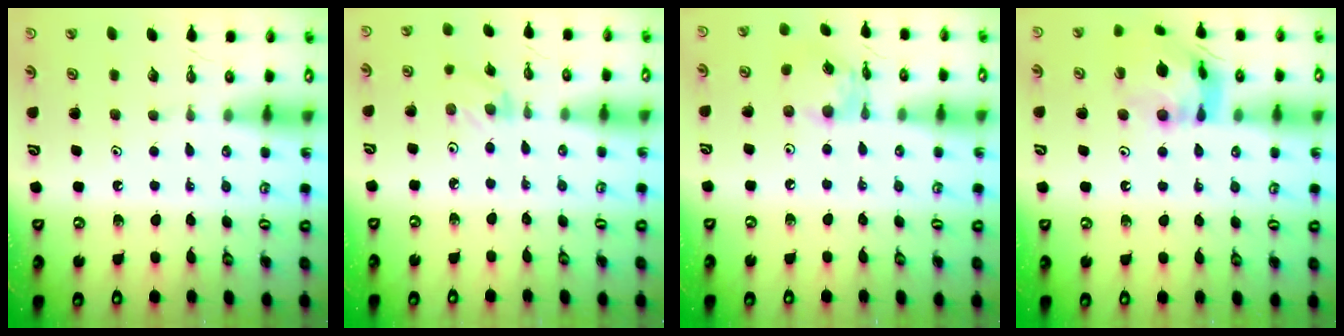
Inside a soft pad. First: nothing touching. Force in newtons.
{"total": 1.2, "press": 1.1, "slide": 0.2}
{"total": 11.6, "press": 11.6, "slide": 0.9}
{"total": 14.2, "press": 14.1, "slide": 1.3}